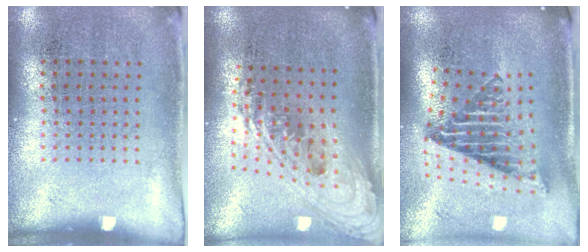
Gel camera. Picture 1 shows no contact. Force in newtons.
{"total": 2.4, "press": 1.8, "slide": 1.6}
{"total": 2.8, "press": 1.7, "slide": 2.2}